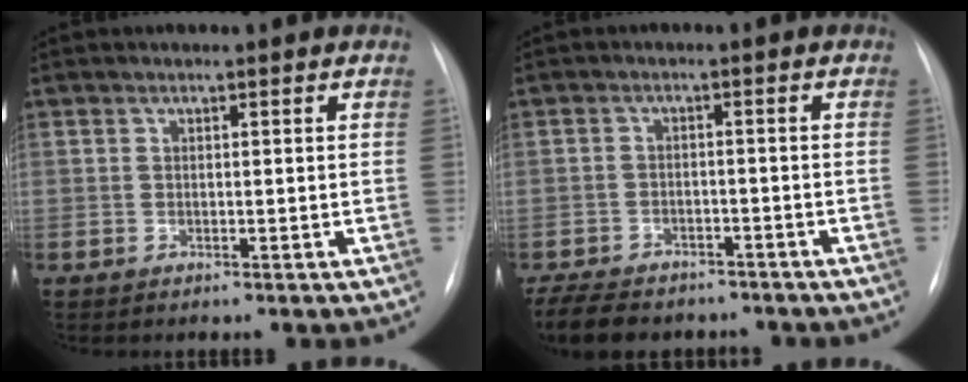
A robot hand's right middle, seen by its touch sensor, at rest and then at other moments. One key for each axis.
{"total": 13.0, "fx": -10.7, "fy": 5.4, "fz": 5.1, "tx": -0.115, "ty": -0.008, "tz": -0.150}